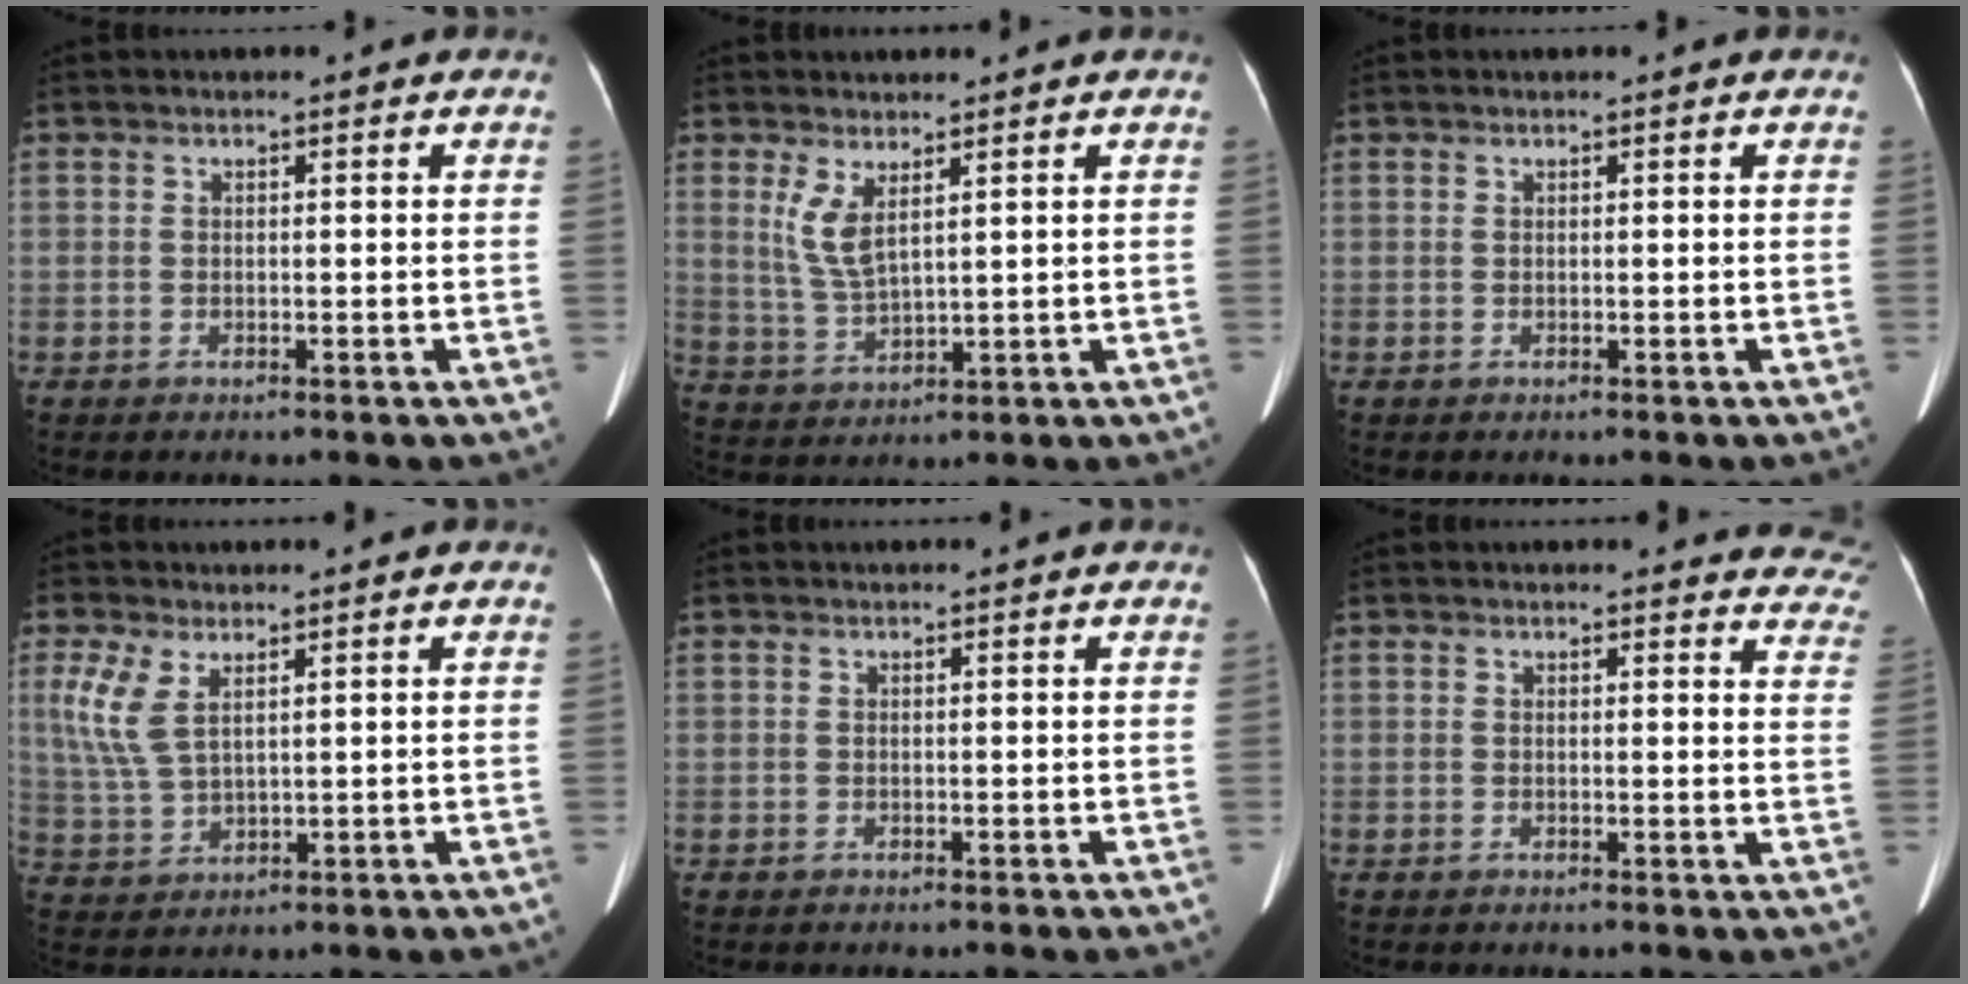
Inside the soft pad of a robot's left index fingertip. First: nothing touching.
{"total": 4.5, "force": [2.1, 1.0, 3.9], "torque": [-0.094, -0.011, 0.056]}
{"total": 0.0}
{"total": 5.8, "force": [2.5, 2.5, 4.6], "torque": [-0.127, 0.006, 0.065]}
{"total": 1.5, "force": [1.4, -0.1, 0.4], "torque": [-0.008, 0.015, 0.021]}
{"total": 13.4, "force": [12.8, 3.4, 2.1], "torque": [0.023, -0.050, 0.099]}